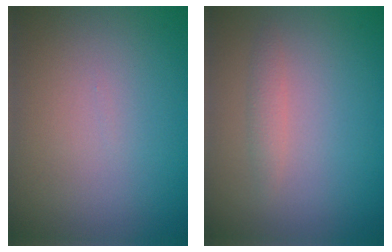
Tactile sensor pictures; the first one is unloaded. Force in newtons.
{"total": 1.2, "press": 1.2, "slide": 0.0}